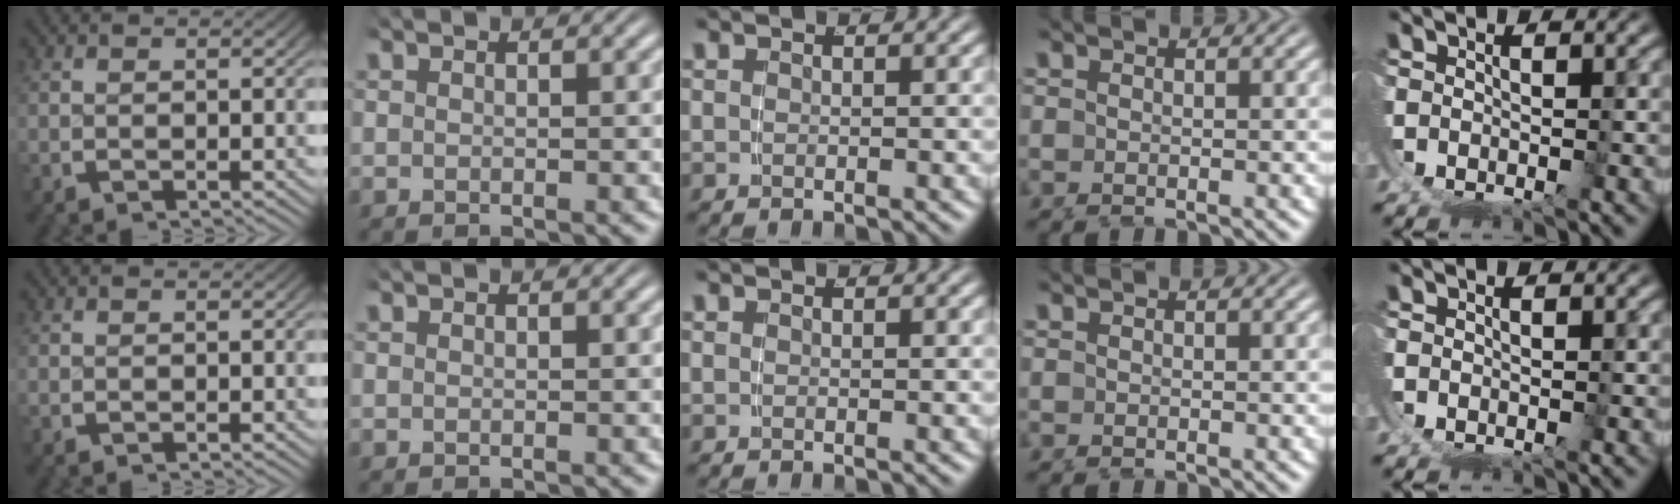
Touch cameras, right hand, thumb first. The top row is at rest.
{}